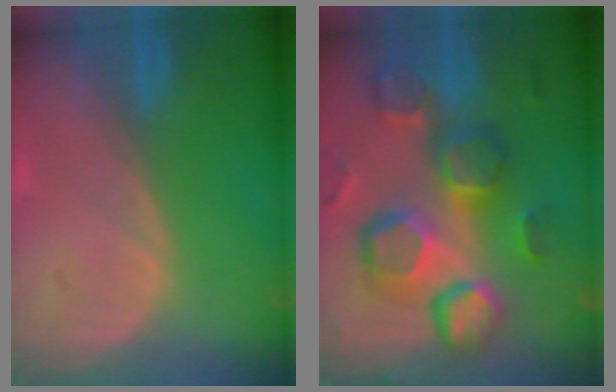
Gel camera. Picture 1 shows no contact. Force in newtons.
{"total": 13.1, "press": 11.4, "slide": 6.4}